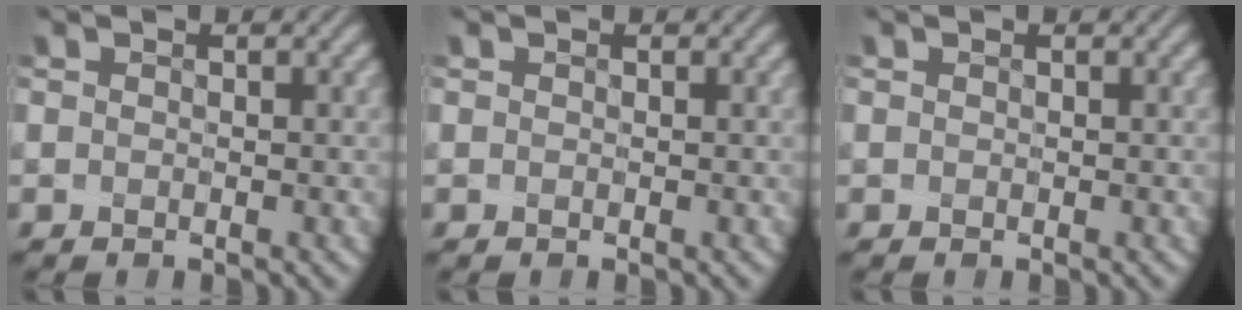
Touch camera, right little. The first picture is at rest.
{"total": 0.0}
{"total": 0.0}